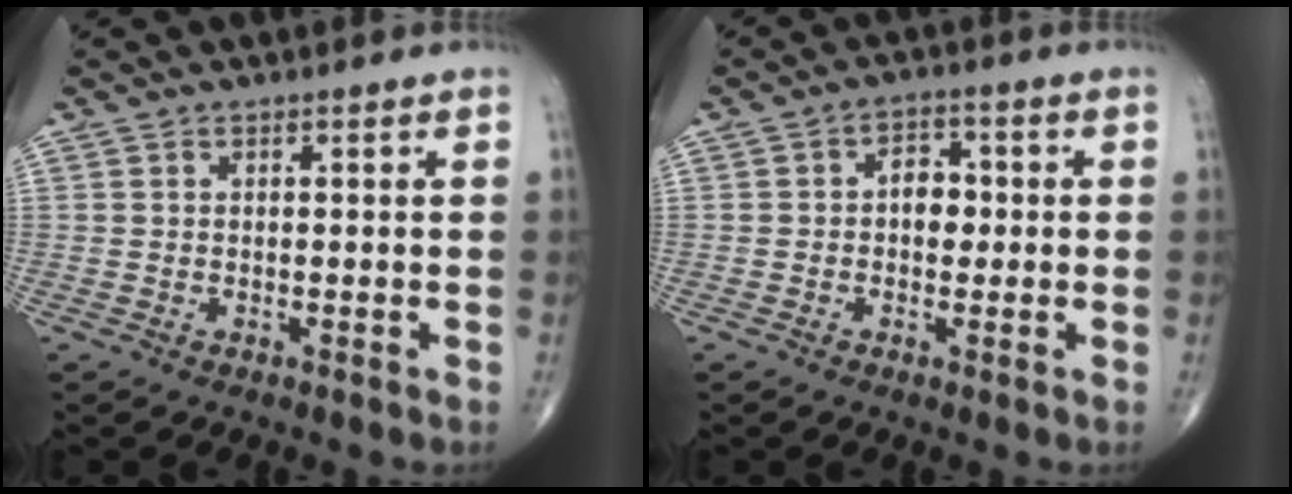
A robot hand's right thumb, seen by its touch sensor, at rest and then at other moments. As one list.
[{"total": 5.1, "force": [0.1, 3.7, 3.6], "torque": [-0.027, 0.009, -0.004]}]